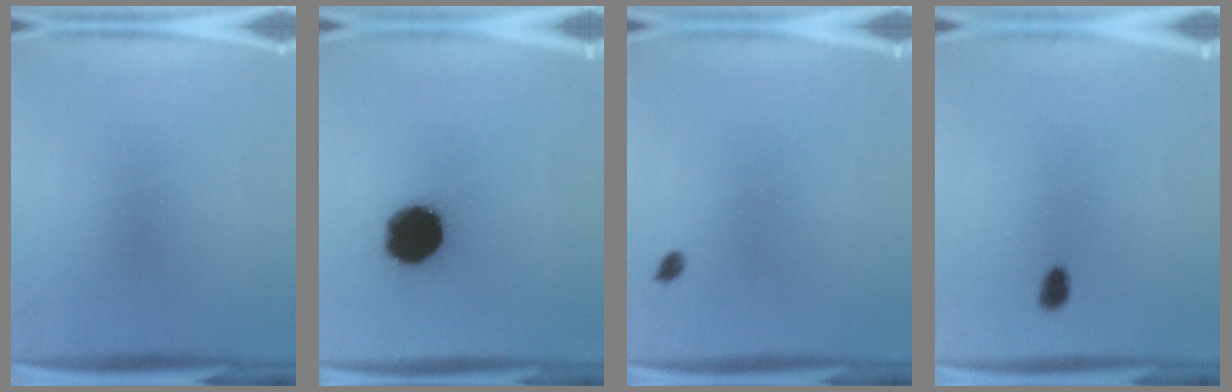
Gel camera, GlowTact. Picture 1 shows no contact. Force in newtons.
{"total": 18.2}
{"total": 1.0}
{"total": 2.2}